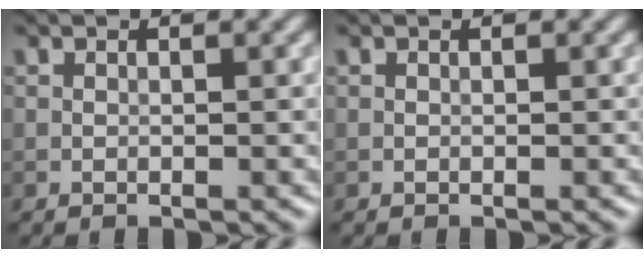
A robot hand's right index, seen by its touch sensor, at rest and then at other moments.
{"total": 0.0}